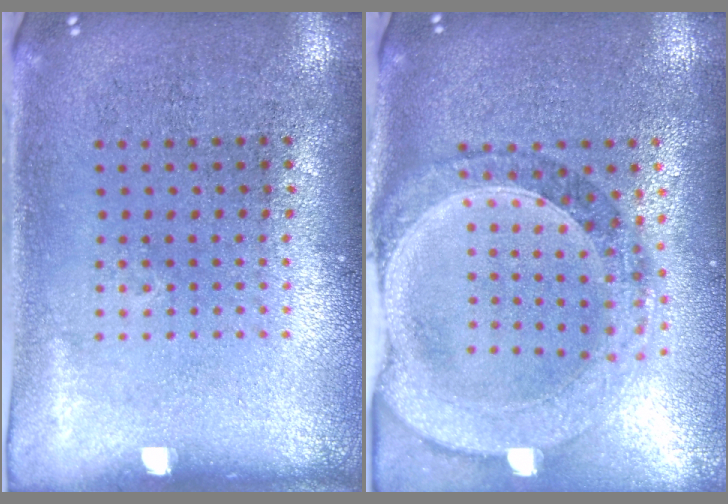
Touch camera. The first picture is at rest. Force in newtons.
{"total": 1.6, "press": 1.5, "slide": 0.5}